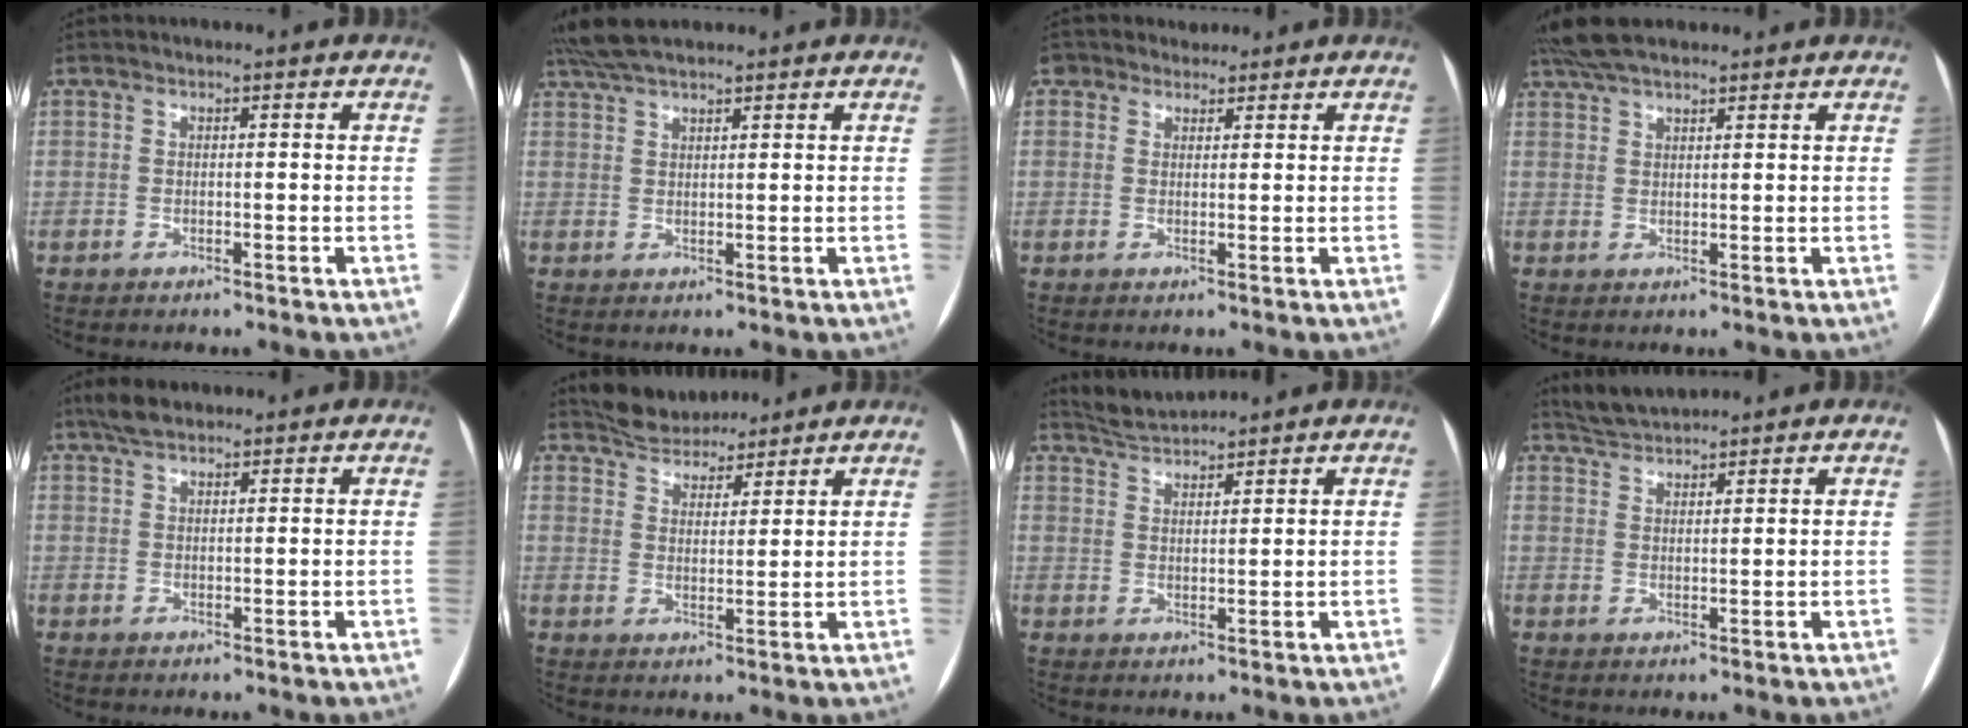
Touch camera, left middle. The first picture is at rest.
{"total": 5.9, "force": [5.2, 1.0, 2.7], "torque": [-0.057, 0.032, 0.099]}
{"total": 2.9, "force": [2.3, 1.7, -0.4], "torque": [0.009, 0.017, 0.035]}
{"total": 7.3, "force": [6.2, 1.8, 3.4], "torque": [-0.067, 0.034, 0.116]}
{"total": 3.6, "force": [2.9, 1.3, 1.7], "torque": [-0.041, 0.014, 0.053]}
{"total": 7.2, "force": [6.8, 2.3, 1.2], "torque": [-0.025, 0.012, 0.117]}
{"total": 4.2, "force": [4.2, -0.3, 0.1], "torque": [-0.014, 0.012, 0.084]}
{"total": 3.9, "force": [3.9, 0.0, 0.4], "torque": [-0.020, 0.017, 0.079]}